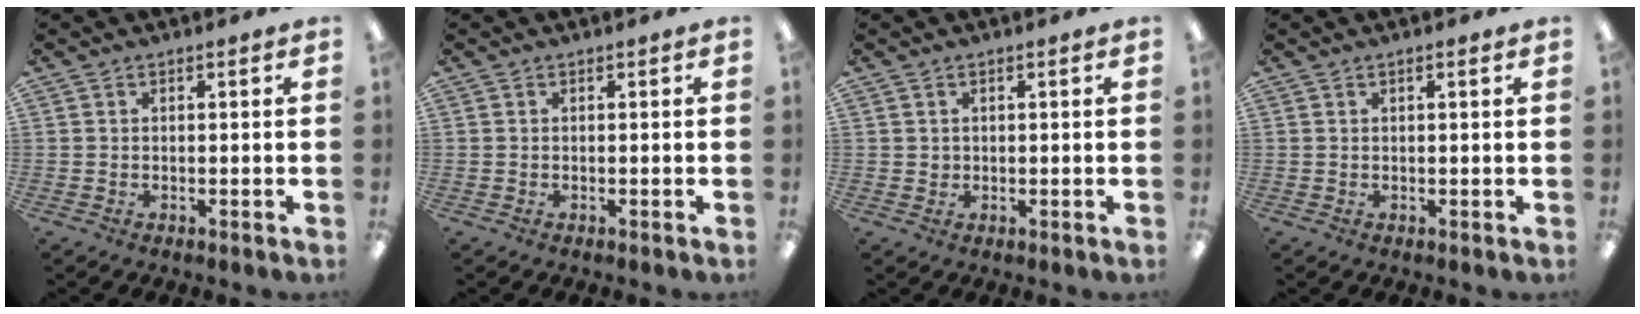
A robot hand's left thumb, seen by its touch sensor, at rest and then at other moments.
{"total": 0.0}
{"total": 1.2, "force": [0.5, 1.0, 0.3], "torque": [-0.007, 0.005, 0.009]}
{"total": 1.2, "force": [0.6, 0.2, 1.0], "torque": [-0.020, 0.002, 0.009]}